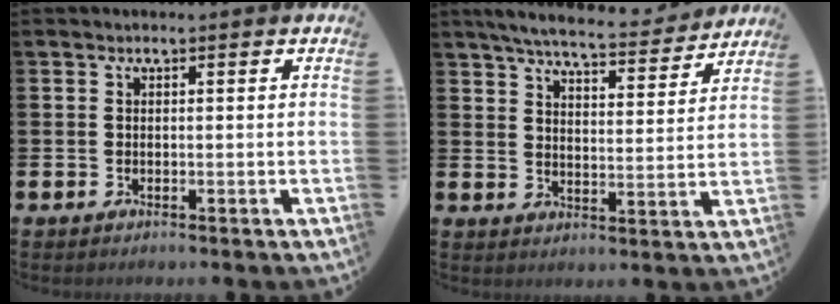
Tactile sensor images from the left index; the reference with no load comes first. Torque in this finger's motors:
{"motor_torque": [1.01, -1.13, 0.66, 0.09]}